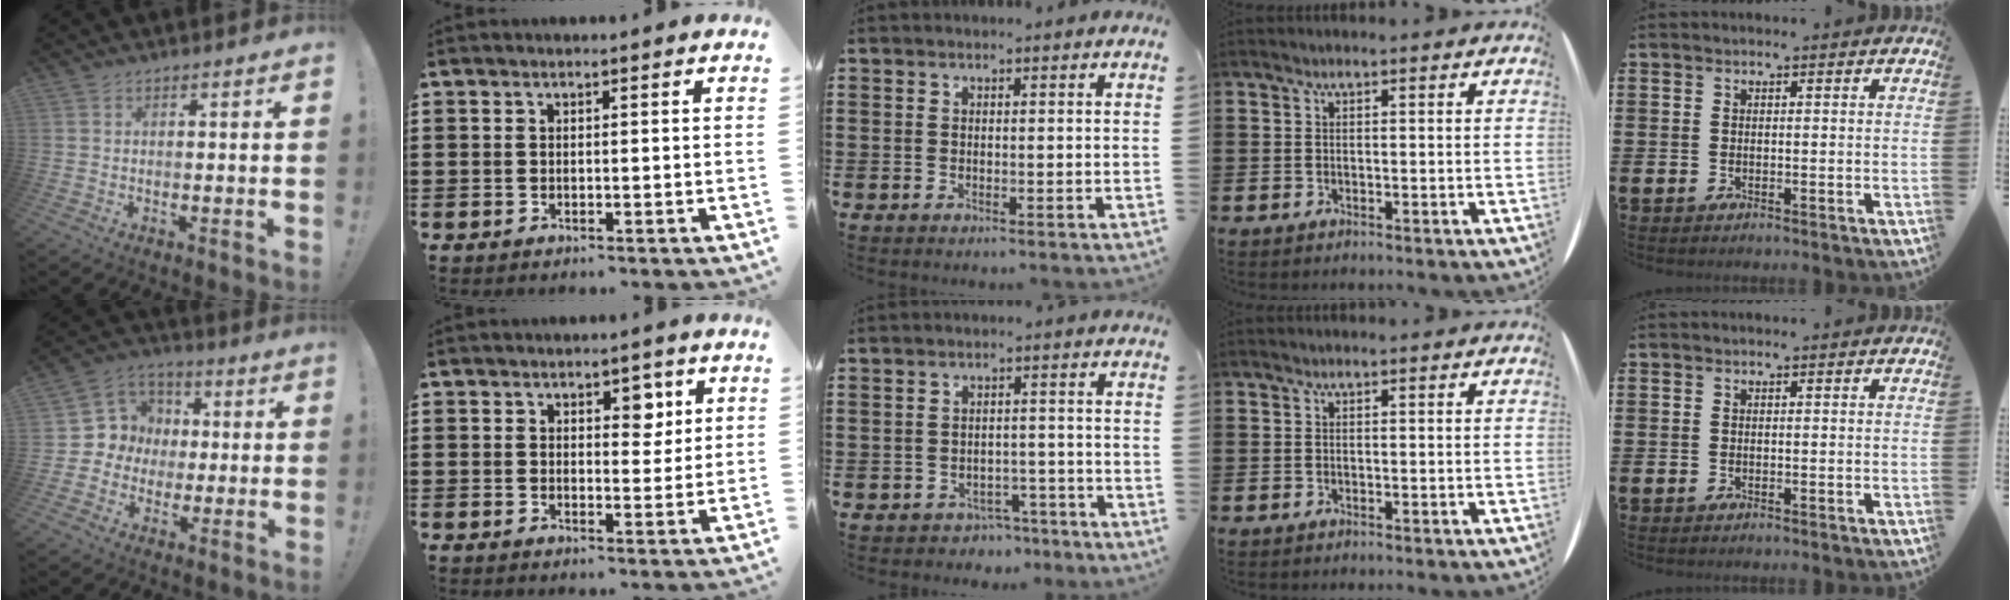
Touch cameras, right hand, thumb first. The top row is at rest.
{"thumb": {"total": 8.7, "force": [-1.3, 8.5, 1.5], "torque": [-0.025, 0.012, -0.014]}, "index": {"total": 3.7, "force": [1.9, 2.2, 2.3], "torque": [-0.020, -0.002, 0.026]}, "middle": {"total": 2.7, "force": [-2.5, 0.9, 0.0], "torque": [-0.009, 0.004, -0.055]}}